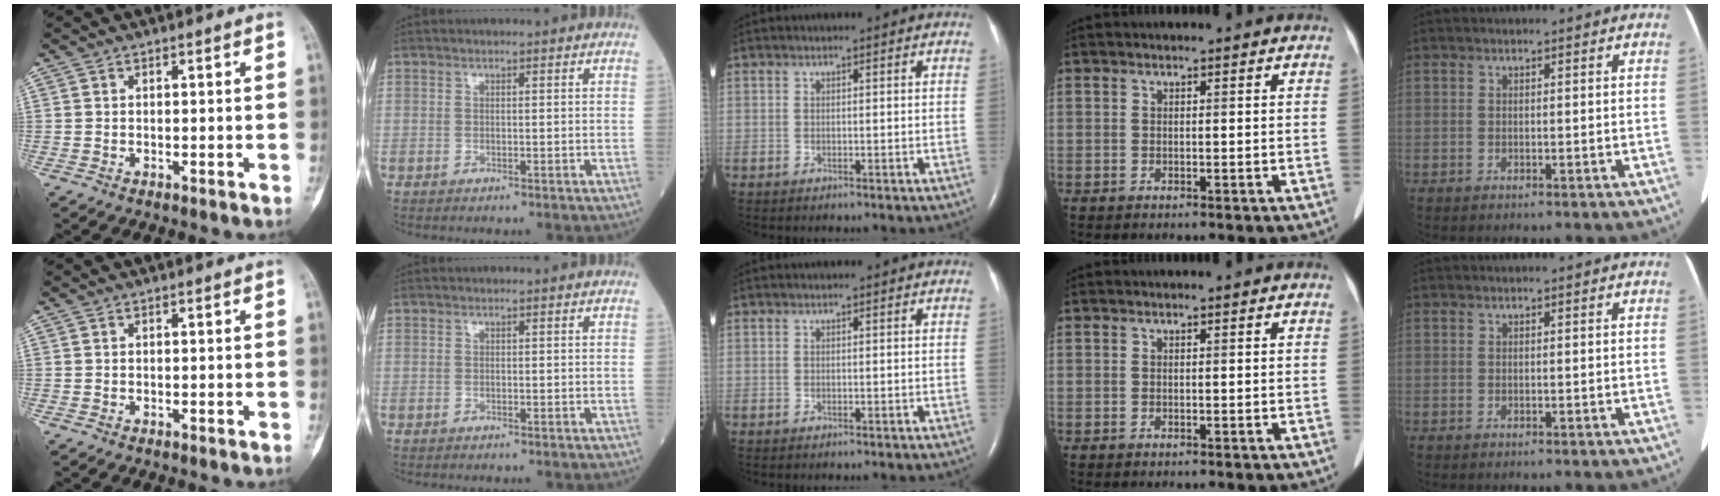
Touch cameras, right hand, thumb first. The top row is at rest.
{}